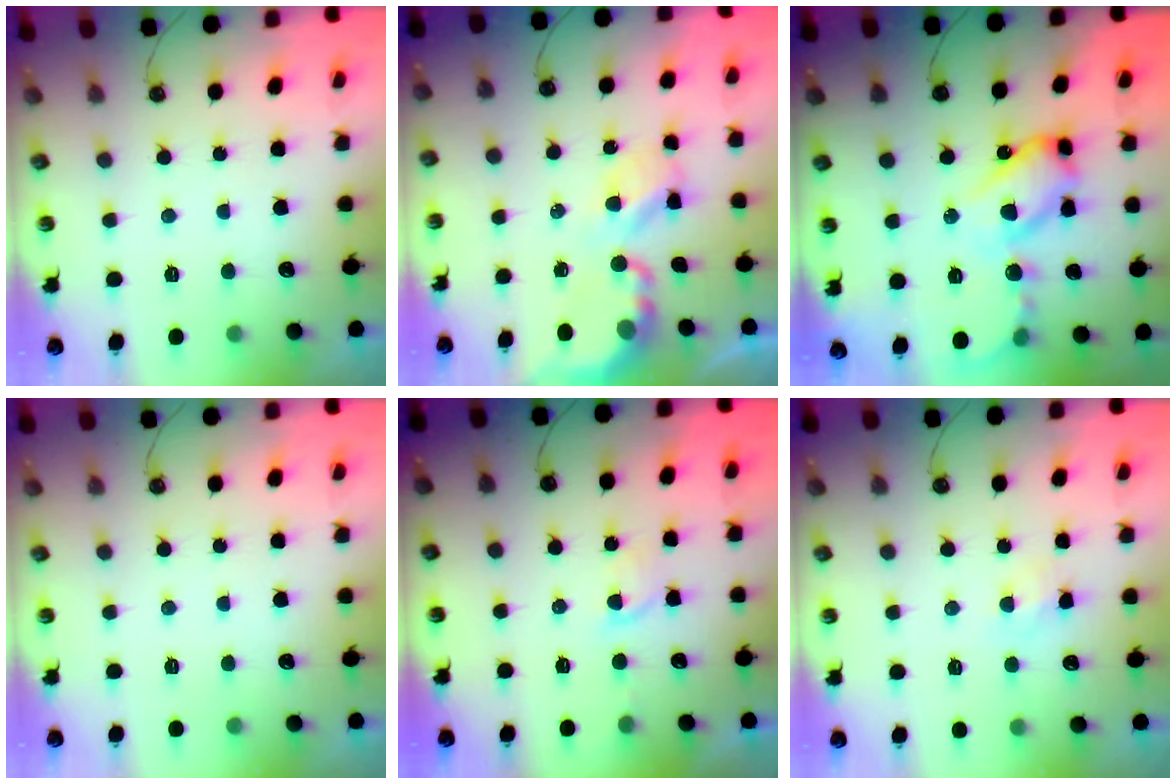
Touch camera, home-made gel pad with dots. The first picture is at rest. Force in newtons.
{"total": 5.1, "press": 5.0, "slide": 0.4}
{"total": 14.8, "press": 14.7, "slide": 1.6}
{"total": 0.0}
{"total": 2.0, "press": 2.0, "slide": 0.4}
{"total": 3.3, "press": 3.2, "slide": 0.4}